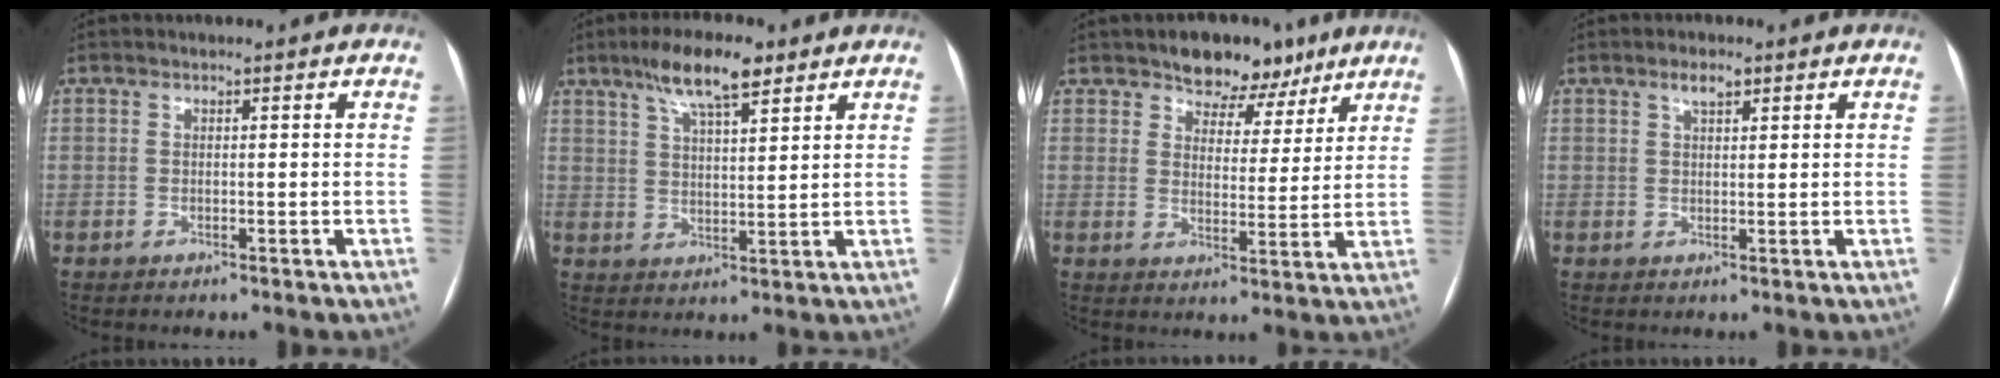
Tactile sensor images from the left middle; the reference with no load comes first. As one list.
[{"total": 8.8, "force": [6.0, 2.0, 6.2], "torque": [-0.116, 0.011, 0.105]}, {"total": 8.0, "force": [6.0, 4.4, 2.7], "torque": [-0.025, 0.006, 0.089]}, {"total": 2.3, "force": [1.5, 0.8, 1.6], "torque": [-0.034, 0.003, 0.028]}]